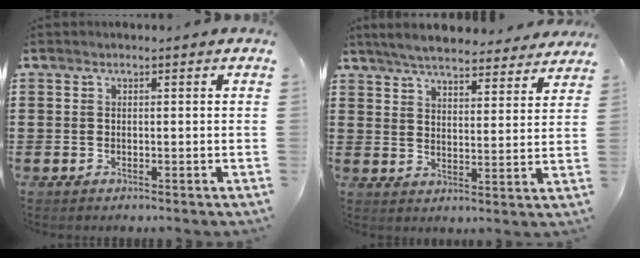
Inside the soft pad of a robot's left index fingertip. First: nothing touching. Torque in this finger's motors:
{"motor_torque": [2.14, 0.00, 0.65, 0.08]}